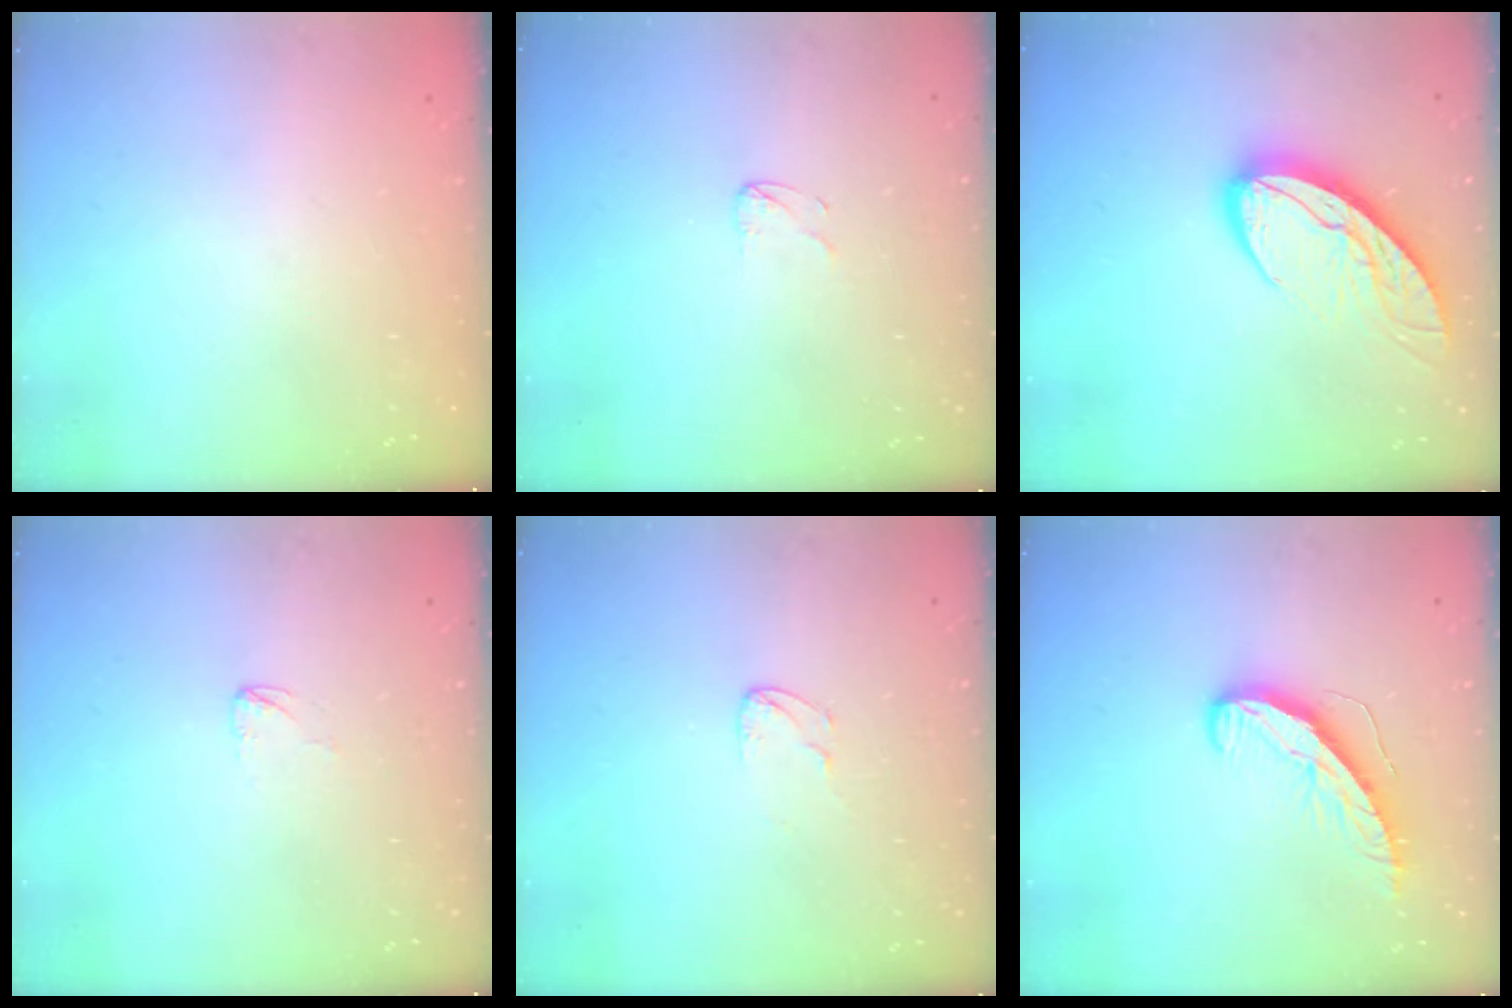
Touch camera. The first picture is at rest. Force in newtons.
{"total": 2.6, "press": 2.6, "slide": 0.2}
{"total": 11.2, "press": 11.1, "slide": 1.1}
{"total": 2.1, "press": 2.1, "slide": 0.2}
{"total": 2.5, "press": 2.5, "slide": 0.2}
{"total": 9.4, "press": 9.4, "slide": 0.4}